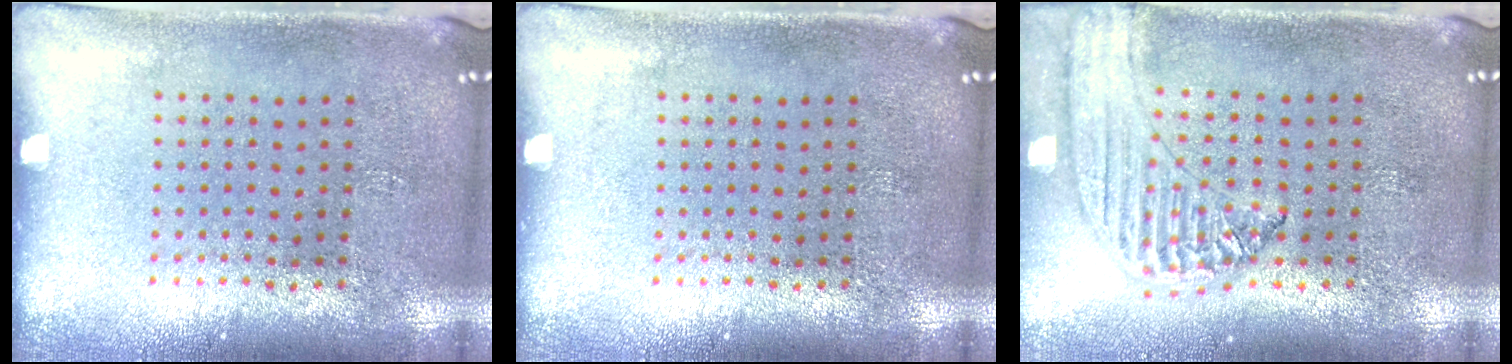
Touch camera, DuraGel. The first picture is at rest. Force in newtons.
{"total": 0.0}
{"total": 1.3, "press": 1.2, "slide": 0.2}